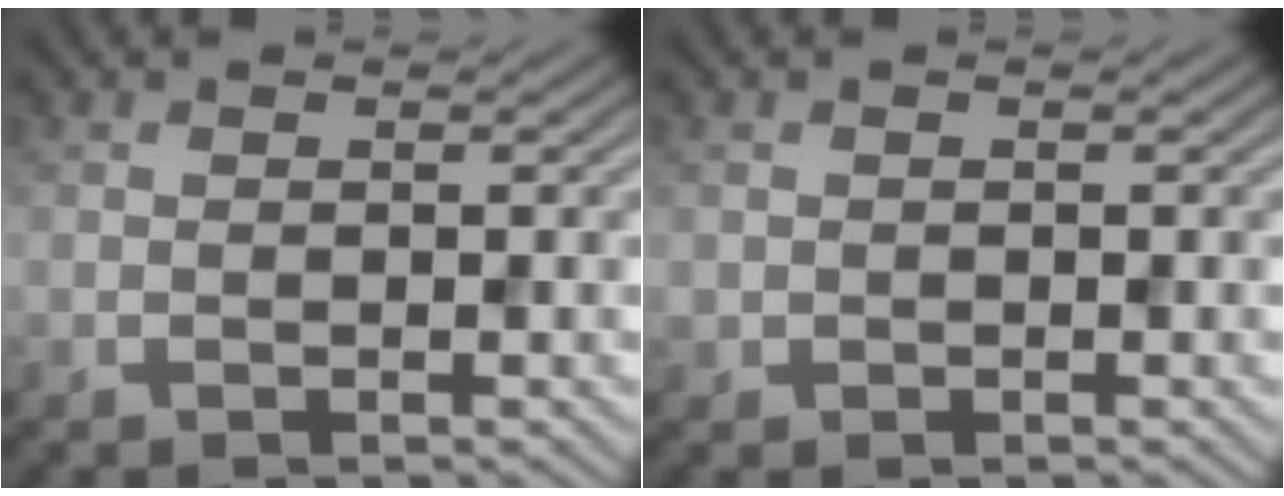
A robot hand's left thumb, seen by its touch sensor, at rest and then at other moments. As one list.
[{"total": 0.7, "force": [0.1, 0.7, 0.0], "torque": [0.002, -0.005, 0.001]}]